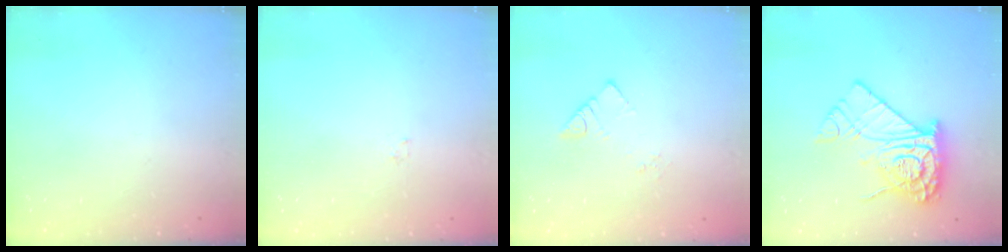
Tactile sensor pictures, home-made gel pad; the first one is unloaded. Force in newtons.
{"total": 0.8, "press": 0.8, "slide": 0.2}
{"total": 2.6, "press": 2.6, "slide": 0.1}
{"total": 16.5, "press": 16.4, "slide": 1.8}